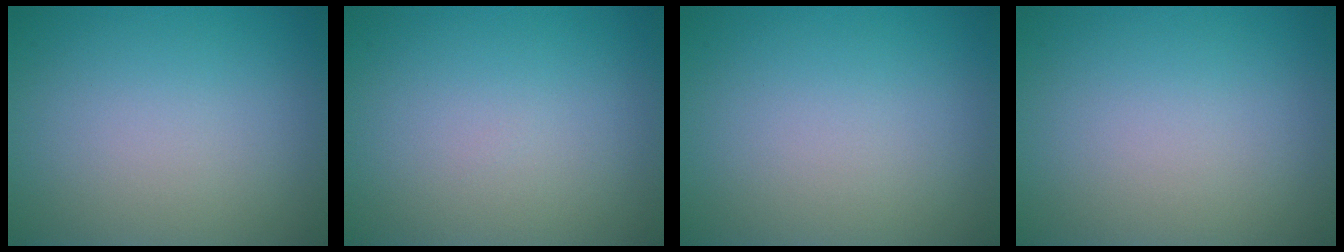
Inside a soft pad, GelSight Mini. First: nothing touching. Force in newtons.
{"total": 0.0}
{"total": 0.0}
{"total": 0.0}